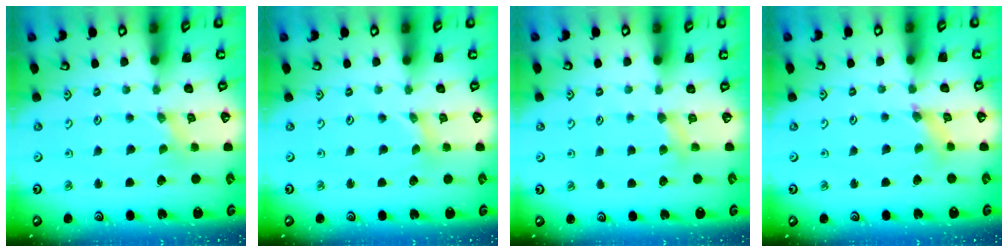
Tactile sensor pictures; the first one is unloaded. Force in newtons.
{"total": 0.0}
{"total": 3.8, "press": 3.8, "slide": 0.6}
{"total": 2.7, "press": 2.7, "slide": 0.3}